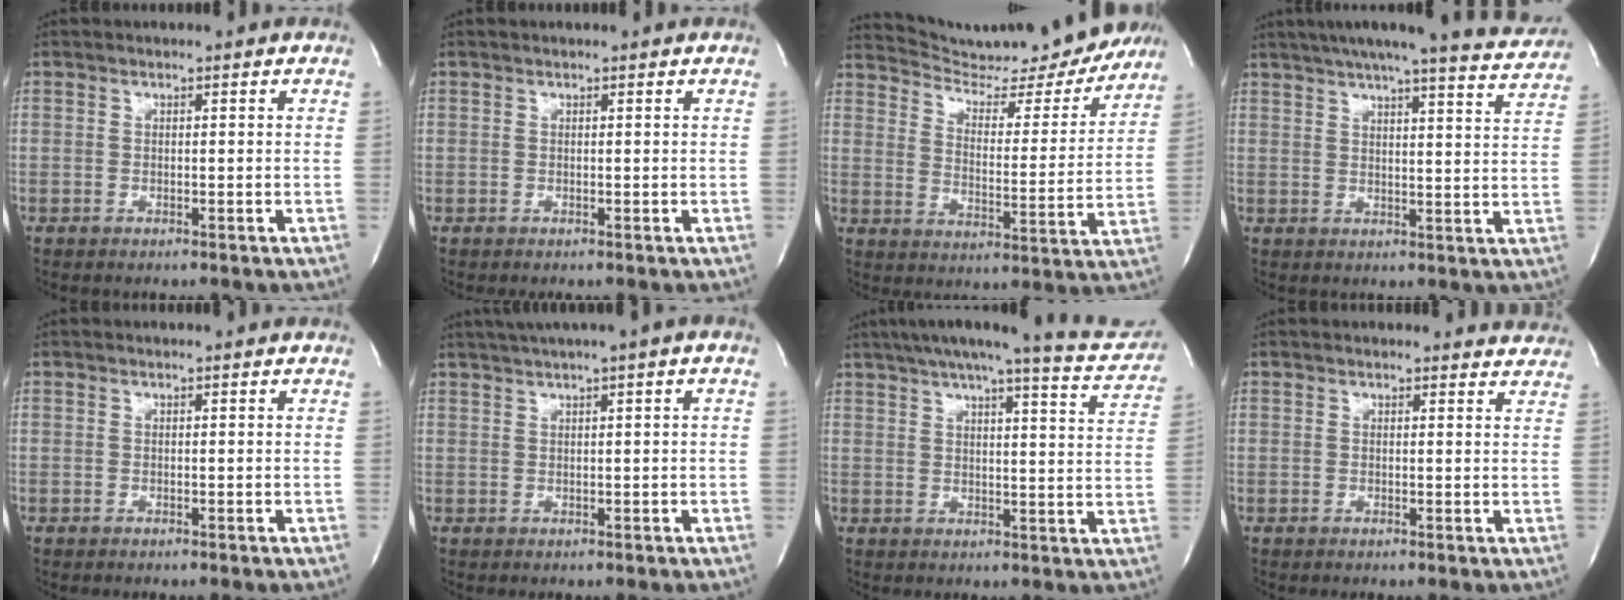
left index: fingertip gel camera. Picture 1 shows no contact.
{"total": 0.8, "force": [0.8, 0.0, 0.3], "torque": [-0.004, 0.006, 0.008]}
{"total": 18.7, "force": [18.0, 2.2, 4.5], "torque": [-0.070, -0.040, 0.247]}
{"total": 18.4, "force": [16.8, 1.0, 7.3], "torque": [-0.107, -0.026, 0.201]}
{"total": 0.0}
{"total": 5.1, "force": [3.0, -0.4, 4.1], "torque": [-0.074, 0.023, 0.051]}
{"total": 16.7, "force": [14.8, 1.5, 7.6], "torque": [-0.103, -0.009, 0.177]}
{"total": 5.8, "force": [5.6, 1.2, 0.4], "torque": [0.013, -0.005, 0.037]}